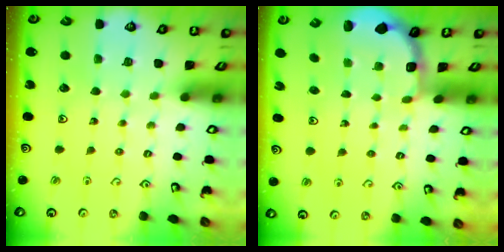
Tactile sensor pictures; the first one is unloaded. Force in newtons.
{"total": 1.9, "press": 1.8, "slide": 0.7}